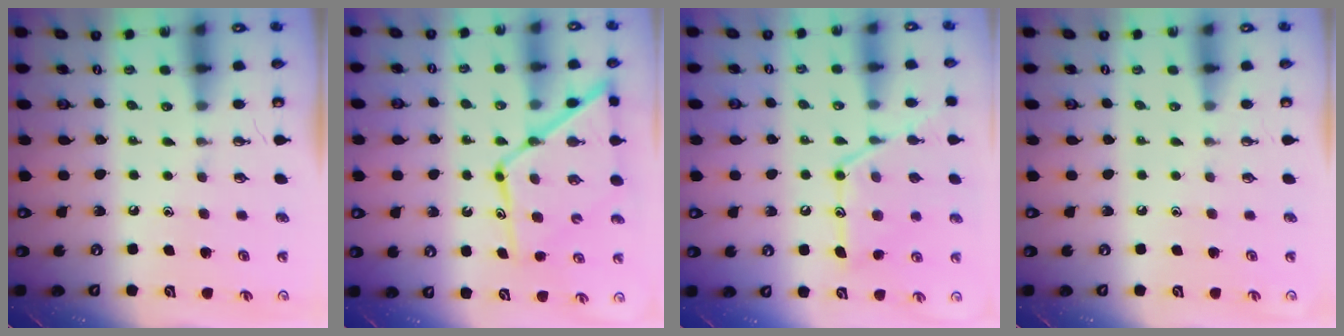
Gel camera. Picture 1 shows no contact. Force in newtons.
{"total": 15.5, "press": 15.4, "slide": 1.5}
{"total": 14.4, "press": 14.3, "slide": 1.1}
{"total": 0.0}